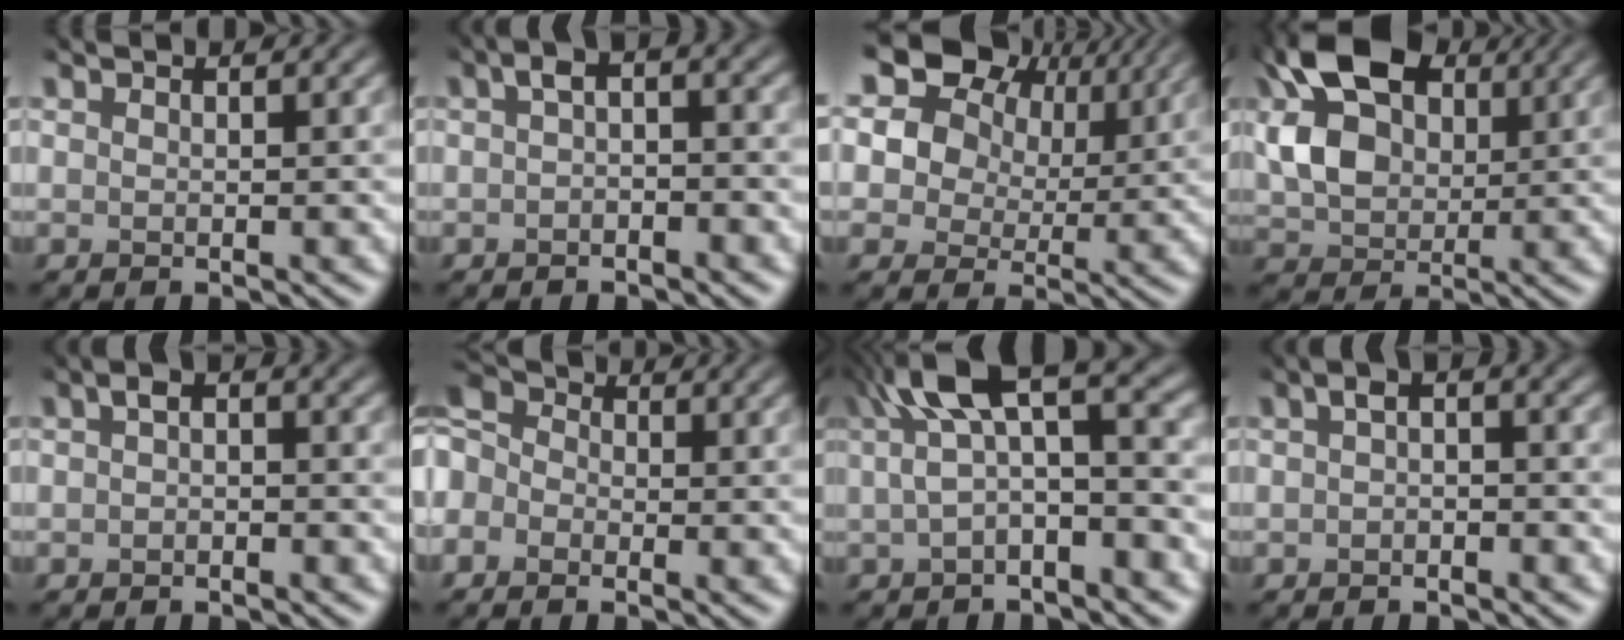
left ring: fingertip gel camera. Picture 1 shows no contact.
{"total": 2.8, "force": [-0.4, 1.5, 2.2], "torque": [-0.044, 0.008, -0.007]}
{"total": 17.3, "force": [8.7, 12.1, 8.9], "torque": [-0.201, 0.039, 0.171]}
{"total": 11.0, "force": [3.4, 7.1, 7.7], "torque": [-0.174, 0.012, 0.067]}
{"total": 2.0, "force": [-0.5, 1.2, 1.5], "torque": [-0.031, 0.006, -0.006]}
{"total": 5.4, "force": [-1.6, 4.6, 2.3], "torque": [-0.068, 0.018, -0.044]}
{"total": 7.1, "force": [1.5, 2.9, 6.3], "torque": [-0.118, 0.019, 0.021]}
{"total": 2.4, "force": [-0.5, 1.4, 1.9], "torque": [-0.037, 0.008, -0.008]}